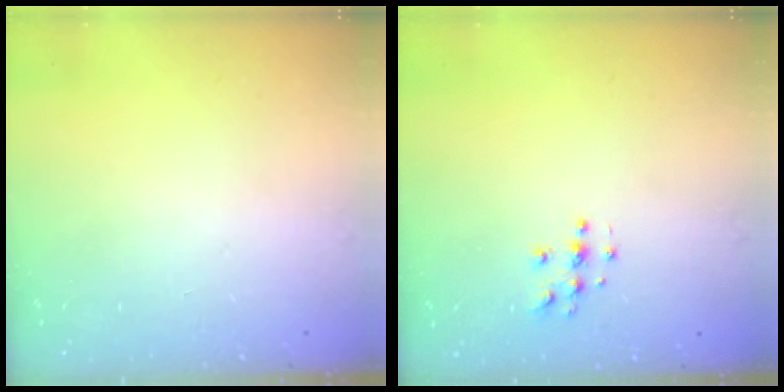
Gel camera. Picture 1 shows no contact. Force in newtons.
{"total": 4.6, "press": 4.6, "slide": 0.2}